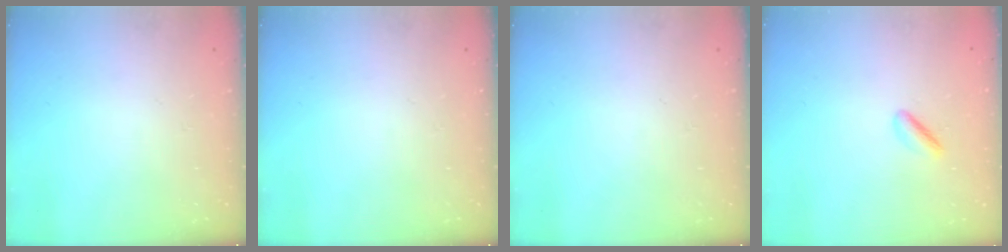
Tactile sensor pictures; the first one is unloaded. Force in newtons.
{"total": 0.0}
{"total": 0.0}
{"total": 1.4, "press": 1.2, "slide": 0.7}